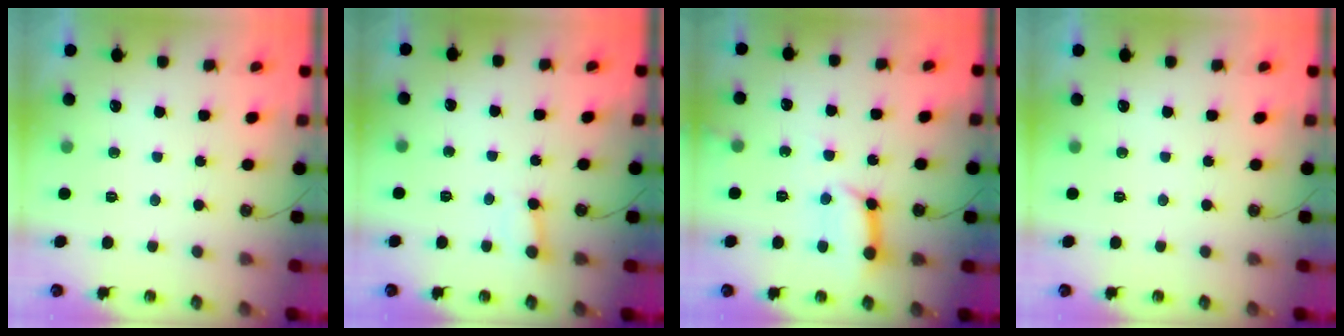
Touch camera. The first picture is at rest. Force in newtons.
{"total": 2.7, "press": 2.7, "slide": 0.3}
{"total": 10.4, "press": 10.3, "slide": 1.4}
{"total": 0.0}